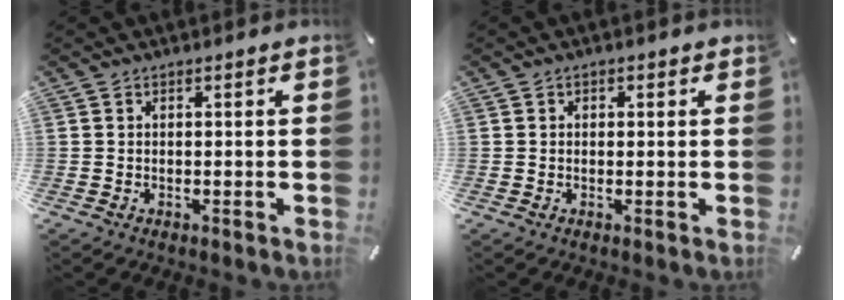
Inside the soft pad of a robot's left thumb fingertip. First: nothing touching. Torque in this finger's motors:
{"motor_torque": [0.09, -0.14, 0.09, 0.17, -0.04]}